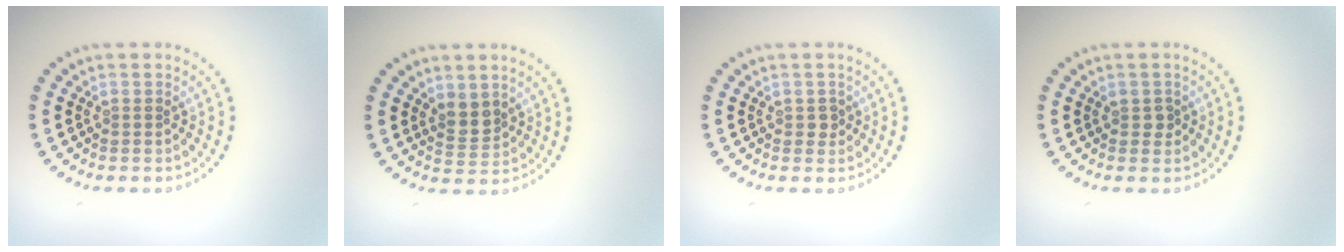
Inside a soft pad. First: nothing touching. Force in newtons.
{"total": 2.0, "press": 1.7, "slide": 0.9}
{"total": 0.9, "press": 0.9, "slide": 0.2}
{"total": 0.8, "press": 0.8, "slide": 0.2}